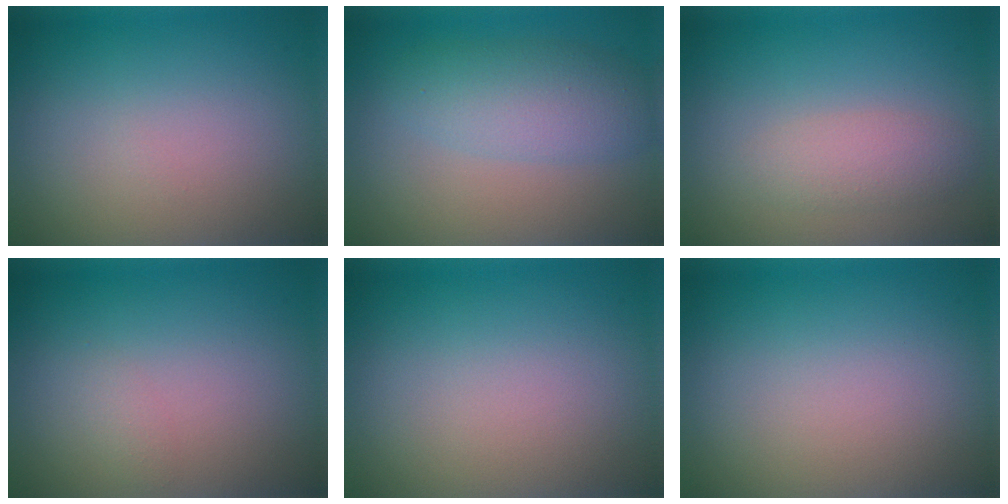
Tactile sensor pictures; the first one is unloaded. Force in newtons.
{"total": 4.2, "press": 4.2, "slide": 0.1}
{"total": 2.1, "press": 2.1, "slide": 0.1}
{"total": 0.8, "press": 0.8, "slide": 0.0}
{"total": 0.0}
{"total": 0.0}